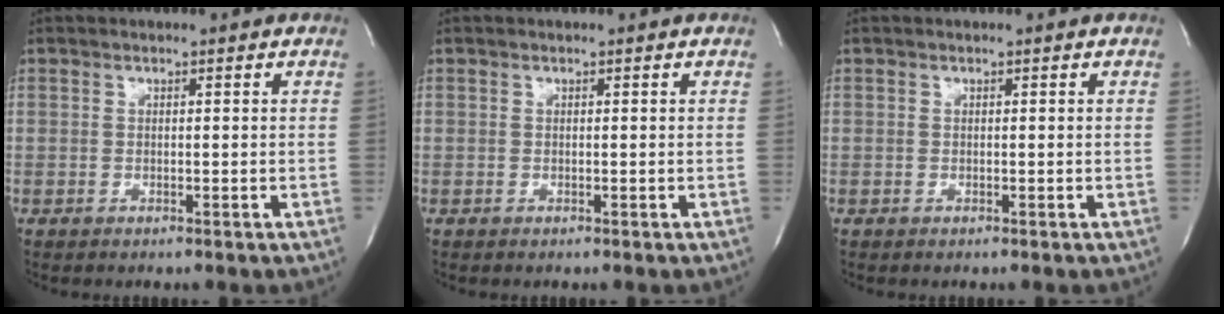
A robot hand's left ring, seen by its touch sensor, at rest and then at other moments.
{"total": 0.0}
{"total": 0.0}